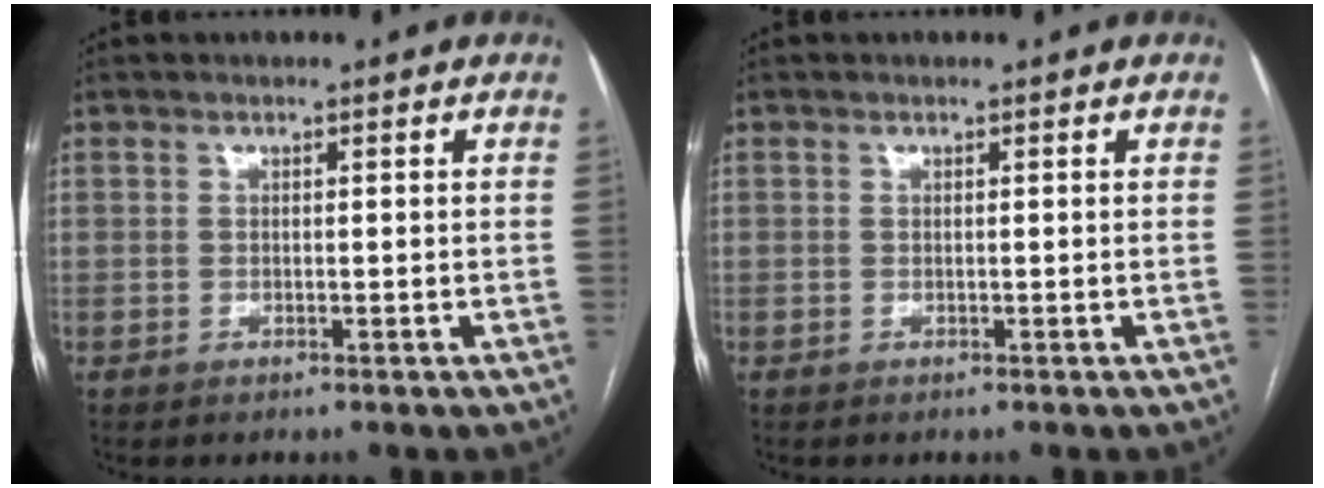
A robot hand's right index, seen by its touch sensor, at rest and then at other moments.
{"total": 0.0}